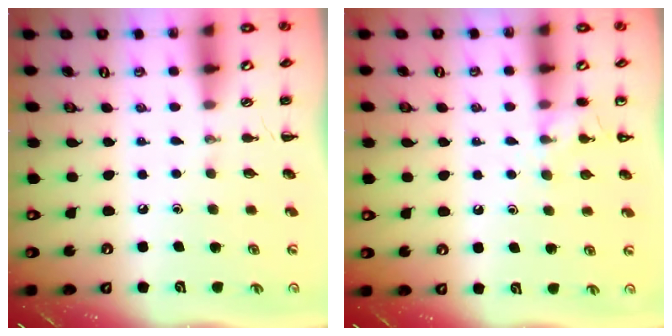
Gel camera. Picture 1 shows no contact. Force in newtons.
{"total": 7.4, "press": 7.3, "slide": 1.5}